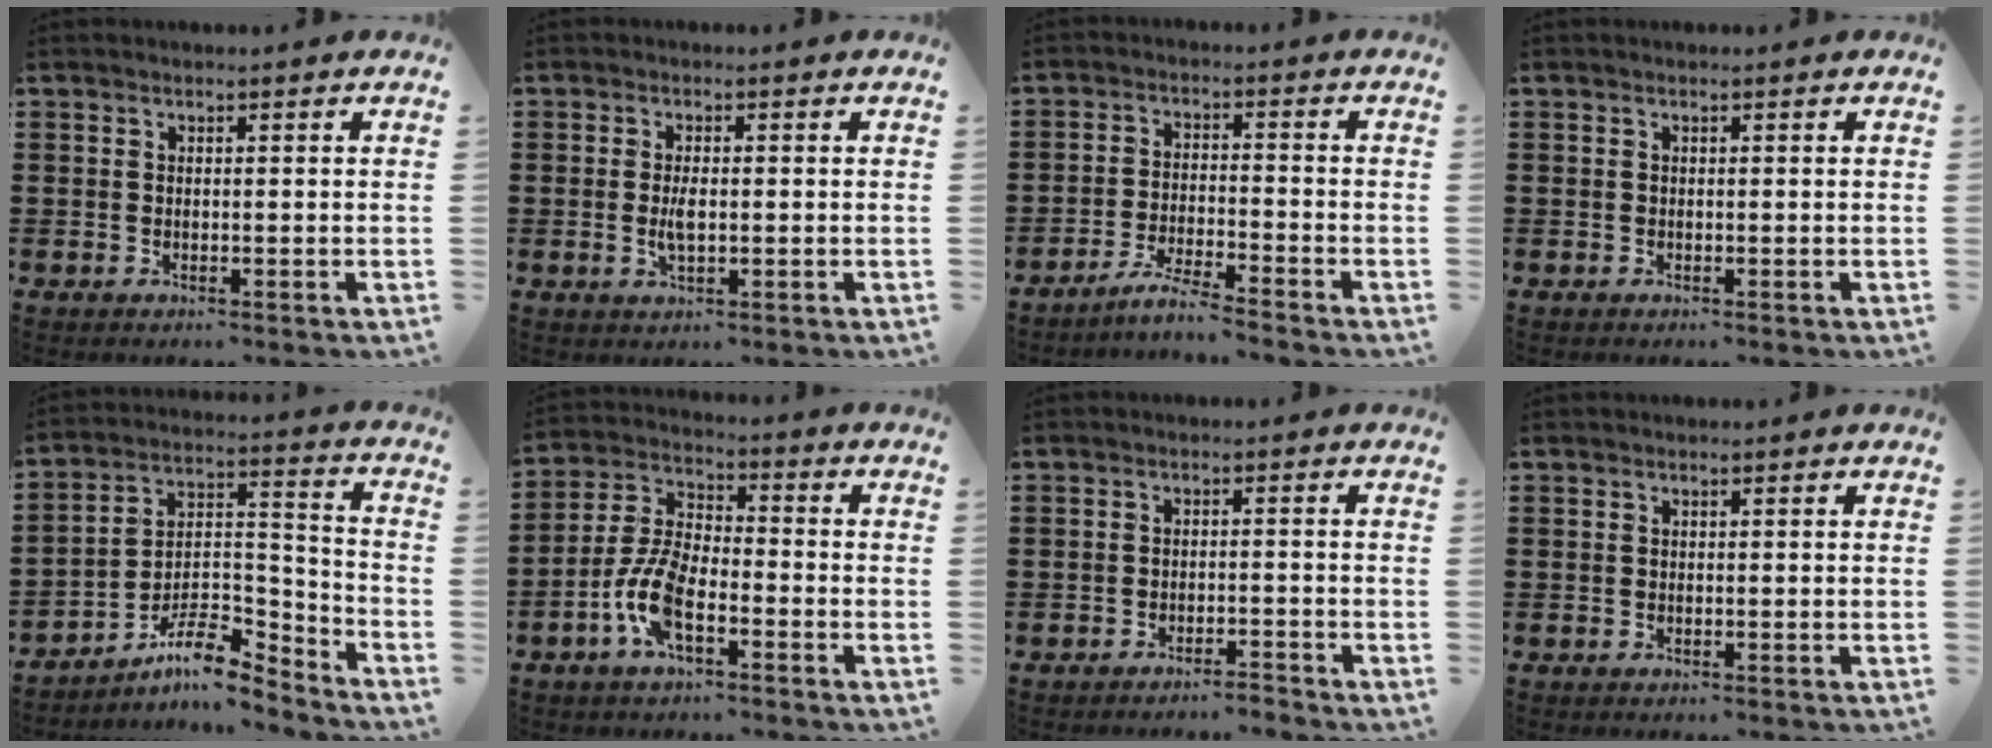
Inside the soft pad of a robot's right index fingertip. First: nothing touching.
{"total": 3.0, "force": [-0.2, 1.2, 2.8], "torque": [-0.060, -0.003, -0.006]}
{"total": 4.4, "force": [-4.1, -0.6, 1.6], "torque": [-0.034, -0.007, -0.080]}
{"total": 0.0}
{"total": 9.4, "force": [-7.5, 2.7, 5.0], "torque": [-0.087, 0.011, -0.143]}
{"total": 8.4, "force": [-3.7, 3.5, 6.7], "torque": [-0.167, -0.007, -0.077]}
{"total": 2.2, "force": [-2.1, -0.1, 0.3], "torque": [-0.009, 0.002, -0.045]}
{"total": 0.0}